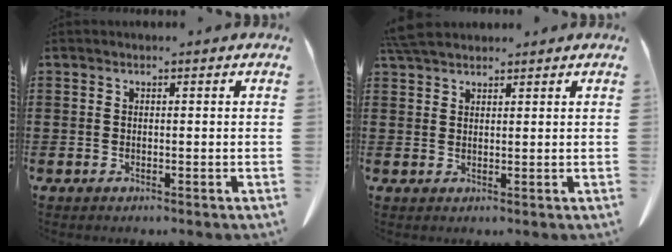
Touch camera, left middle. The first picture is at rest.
{"total": 3.5, "force": [3.2, 0.8, 1.4], "torque": [-0.036, -0.002, 0.061]}